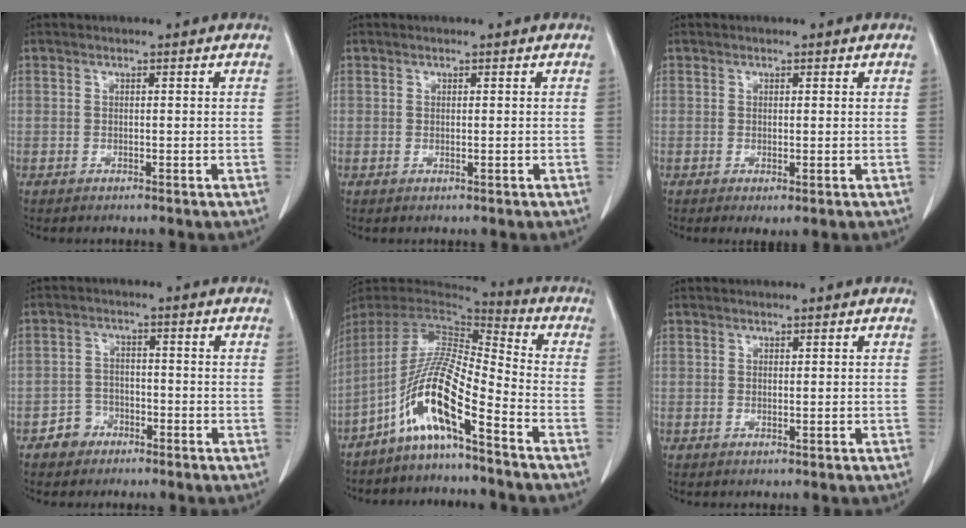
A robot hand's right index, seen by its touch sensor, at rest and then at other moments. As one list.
[{"total": 0.0}, {"total": 1.3, "force": [-0.1, 0.4, 1.3], "torque": [-0.027, -0.008, 0.005]}, {"total": 3.7, "force": [-2.2, 2.9, 0.5], "torque": [-0.004, 0.013, -0.039]}, {"total": 12.3, "force": [-7.1, 0.3, 10.0], "torque": [-0.199, -0.005, -0.140]}, {"total": 0.0}]